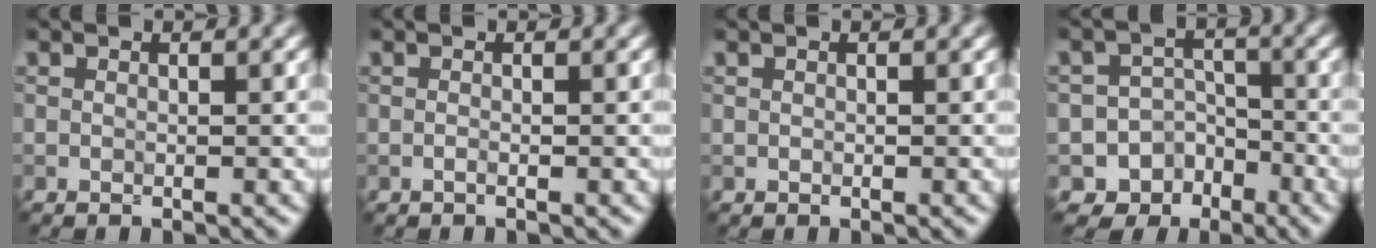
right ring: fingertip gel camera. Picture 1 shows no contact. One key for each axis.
{"total": 0.0}
{"total": 0.0}
{"total": 7.5, "fx": -4.6, "fy": 5.9, "fz": 0.6, "tx": 0.020, "ty": -0.012, "tz": -0.083}